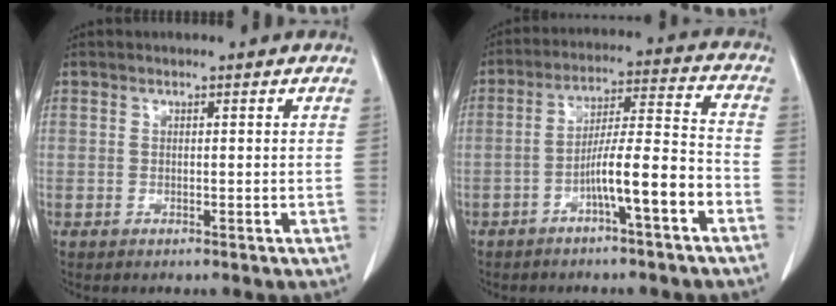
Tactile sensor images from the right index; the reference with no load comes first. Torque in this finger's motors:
{"motor_torque": [0.70, -0.29, 0.59, 0.10]}